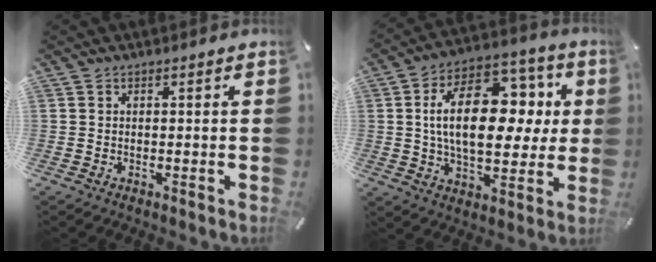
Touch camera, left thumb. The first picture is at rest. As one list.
[{"total": 21.0, "force": [3.5, 12.5, 16.4], "torque": [-0.278, 0.007, 0.058]}]